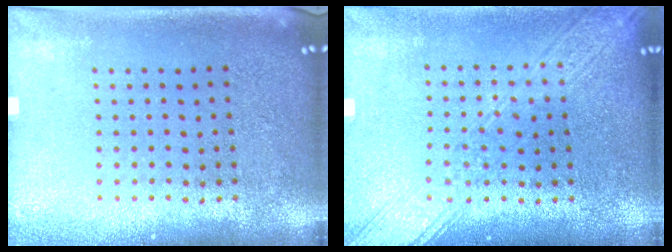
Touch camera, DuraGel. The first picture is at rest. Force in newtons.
{"total": 3.3, "press": 3.2, "slide": 0.4}